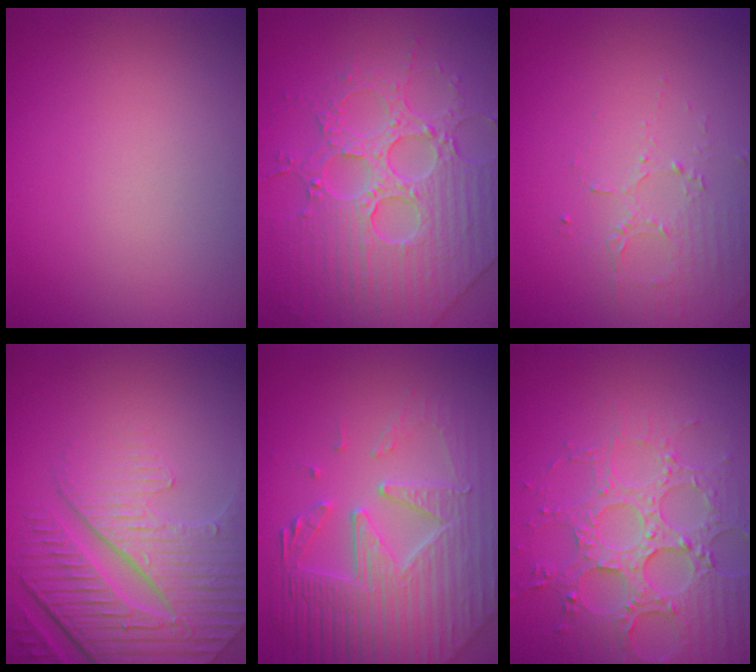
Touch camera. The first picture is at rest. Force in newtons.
{"total": 6.1, "press": 5.6, "slide": 2.3}
{"total": 1.6, "press": 1.0, "slide": 1.3}
{"total": 9.0, "press": 6.2, "slide": 6.5}
{"total": 7.8, "press": 5.9, "slide": 5.0}
{"total": 5.8, "press": 5.2, "slide": 2.5}